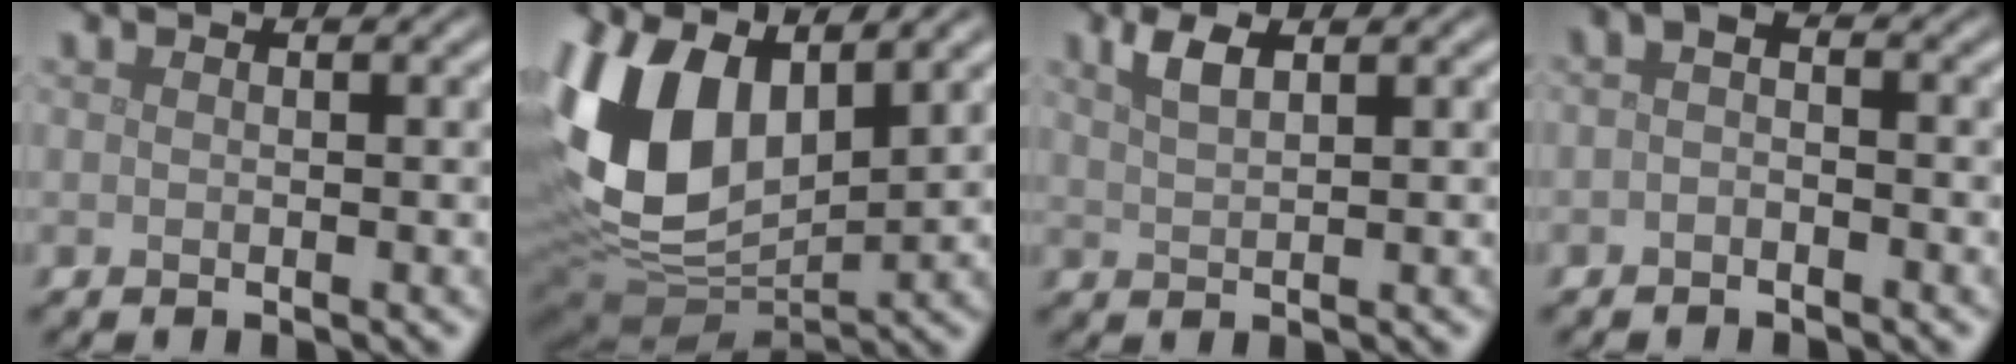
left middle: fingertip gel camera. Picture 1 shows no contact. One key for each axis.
{"total": 14.7, "fx": 3.0, "fy": 9.1, "fz": 11.2, "tx": -0.251, "ty": -0.014, "tz": 0.062}
{"total": 2.3, "fx": 1.4, "fy": 0.7, "fz": 1.6, "tx": -0.034, "ty": 0.003, "tz": 0.029}
{"total": 1.4, "fx": -0.4, "fy": 0.7, "fz": 1.2, "tx": -0.027, "ty": 0.003, "tz": -0.012}